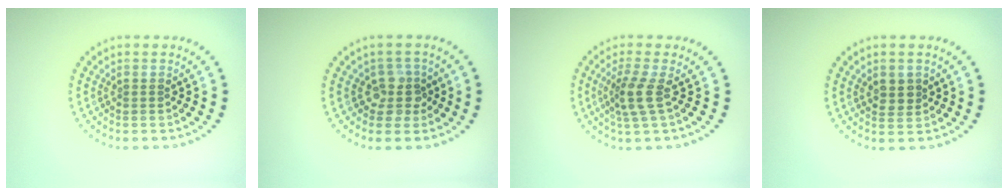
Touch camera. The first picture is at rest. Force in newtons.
{"total": 2.4, "press": 2.0, "slide": 1.4}
{"total": 2.6, "press": 1.9, "slide": 1.7}
{"total": 1.8, "press": 1.7, "slide": 0.6}